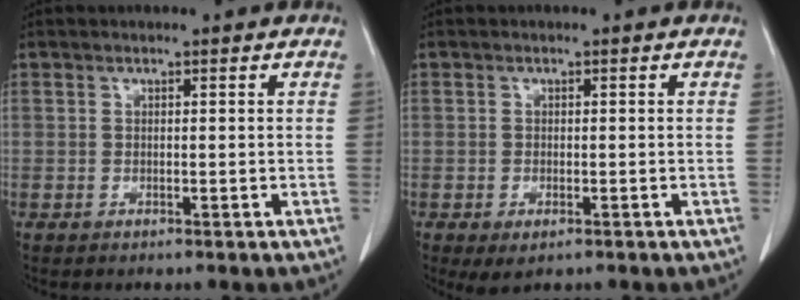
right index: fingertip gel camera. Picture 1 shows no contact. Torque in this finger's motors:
{"motor_torque": [0.15, -0.13, 0.14, 0.03]}